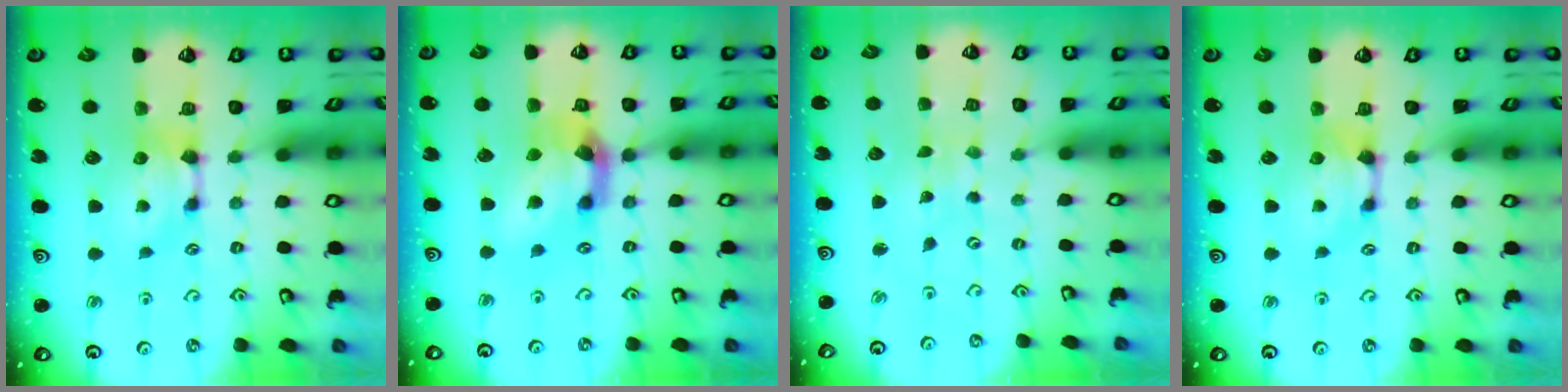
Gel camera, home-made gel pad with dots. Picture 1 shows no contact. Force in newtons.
{"total": 5.5, "press": 5.1, "slide": 2.1}
{"total": 6.7, "press": 6.6, "slide": 0.5}
{"total": 1.1, "press": 0.4, "slide": 1.0}